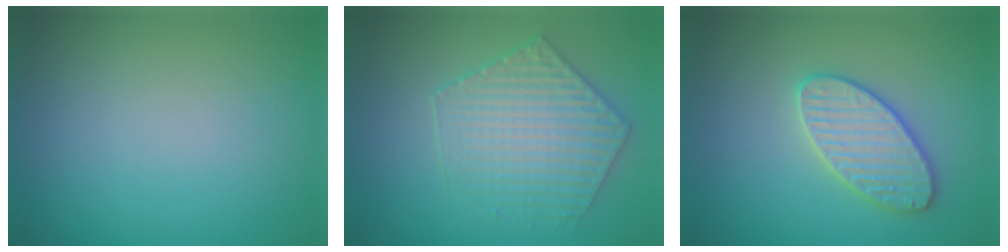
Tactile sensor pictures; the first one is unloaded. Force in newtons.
{"total": 4.0, "press": 3.8, "slide": 1.4}
{"total": 3.6, "press": 3.6, "slide": 0.1}